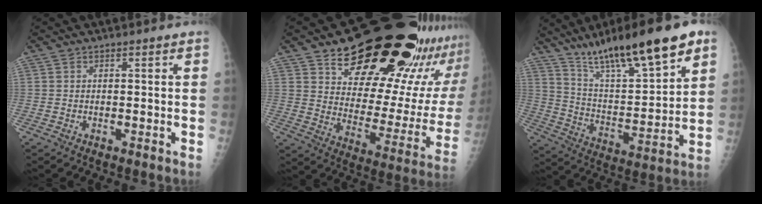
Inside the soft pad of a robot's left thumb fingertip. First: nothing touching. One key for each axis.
{"total": 30.7, "fx": 22.9, "fy": 11.3, "fz": 17.1, "tx": -0.215, "ty": -0.117, "tz": 0.318}
{"total": 21.8, "fx": 14.8, "fy": 4.7, "fz": 15.4, "tx": -0.231, "ty": -0.055, "tz": 0.255}